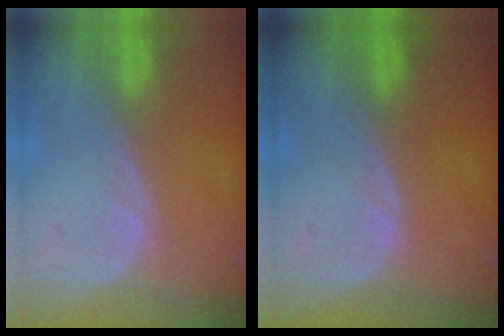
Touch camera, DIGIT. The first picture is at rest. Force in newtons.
{"total": 0.0}